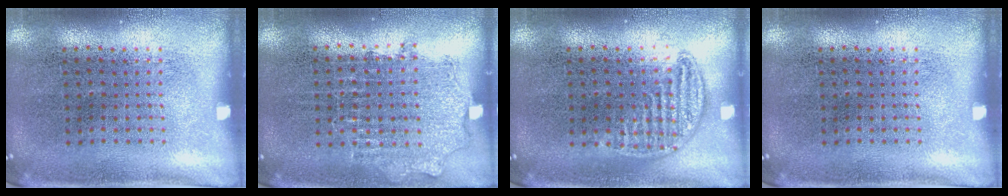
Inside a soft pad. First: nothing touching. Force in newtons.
{"total": 0.9, "press": 0.8, "slide": 0.2}
{"total": 0.9, "press": 0.9, "slide": 0.2}
{"total": 0.0}